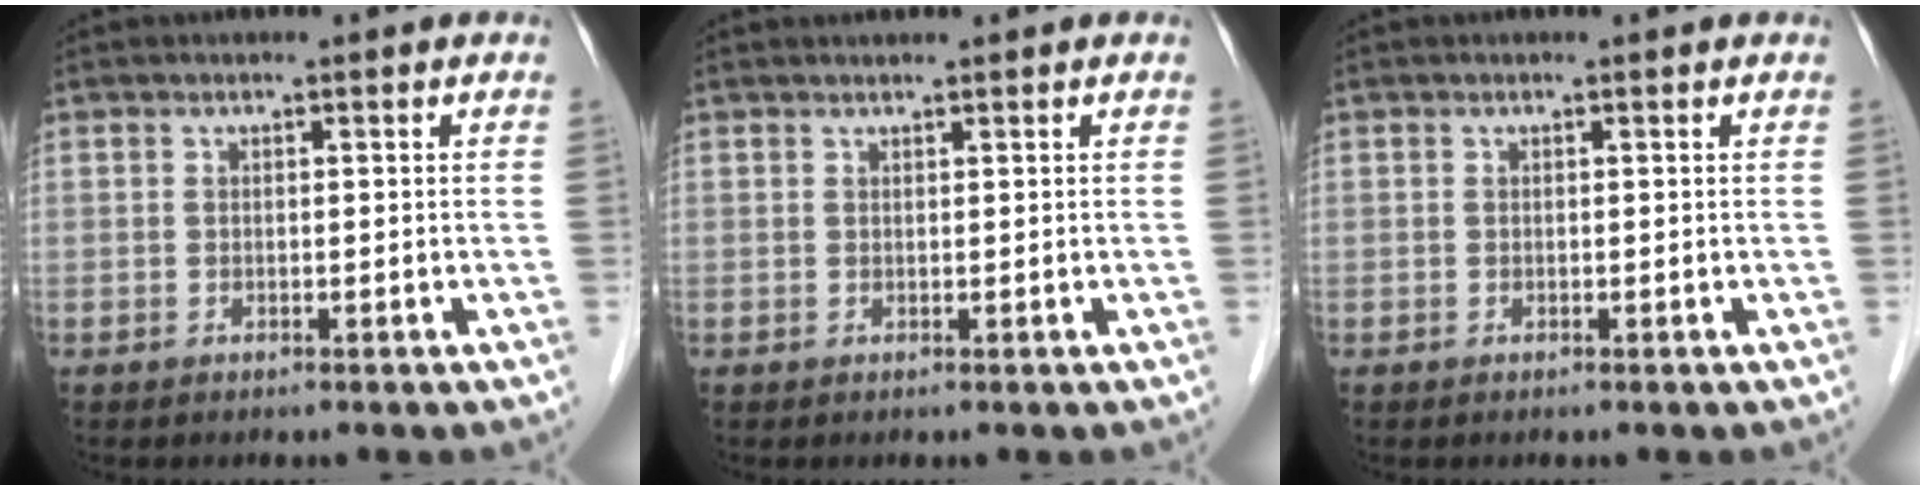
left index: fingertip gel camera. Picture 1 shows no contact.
{"total": 0.7, "force": [0.7, 0.0, 0.1], "torque": [-0.007, 0.007, 0.015]}
{"total": 0.0}